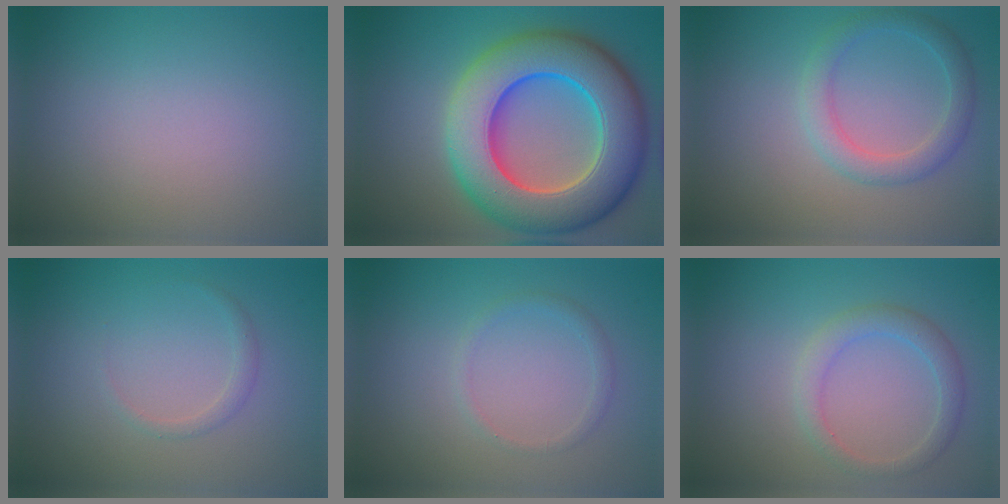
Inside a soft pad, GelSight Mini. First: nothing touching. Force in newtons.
{"total": 13.2, "press": 13.0, "slide": 2.1}
{"total": 2.8, "press": 2.8, "slide": 0.0}
{"total": 1.0, "press": 1.0, "slide": 0.1}
{"total": 1.1, "press": 1.1, "slide": 0.0}
{"total": 2.2, "press": 2.2, "slide": 0.1}